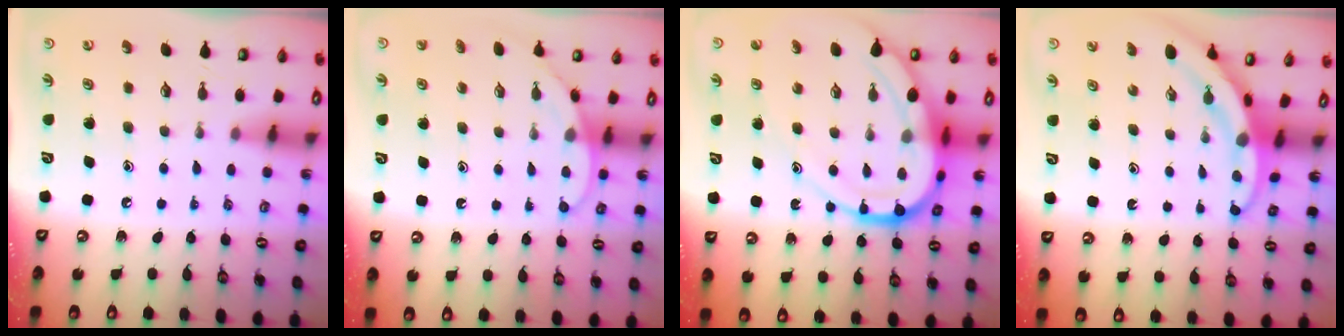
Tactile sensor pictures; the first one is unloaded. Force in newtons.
{"total": 6.6, "press": 6.6, "slide": 0.2}
{"total": 18.2, "press": 18.2, "slide": 1.8}
{"total": 3.6, "press": 3.5, "slide": 0.4}